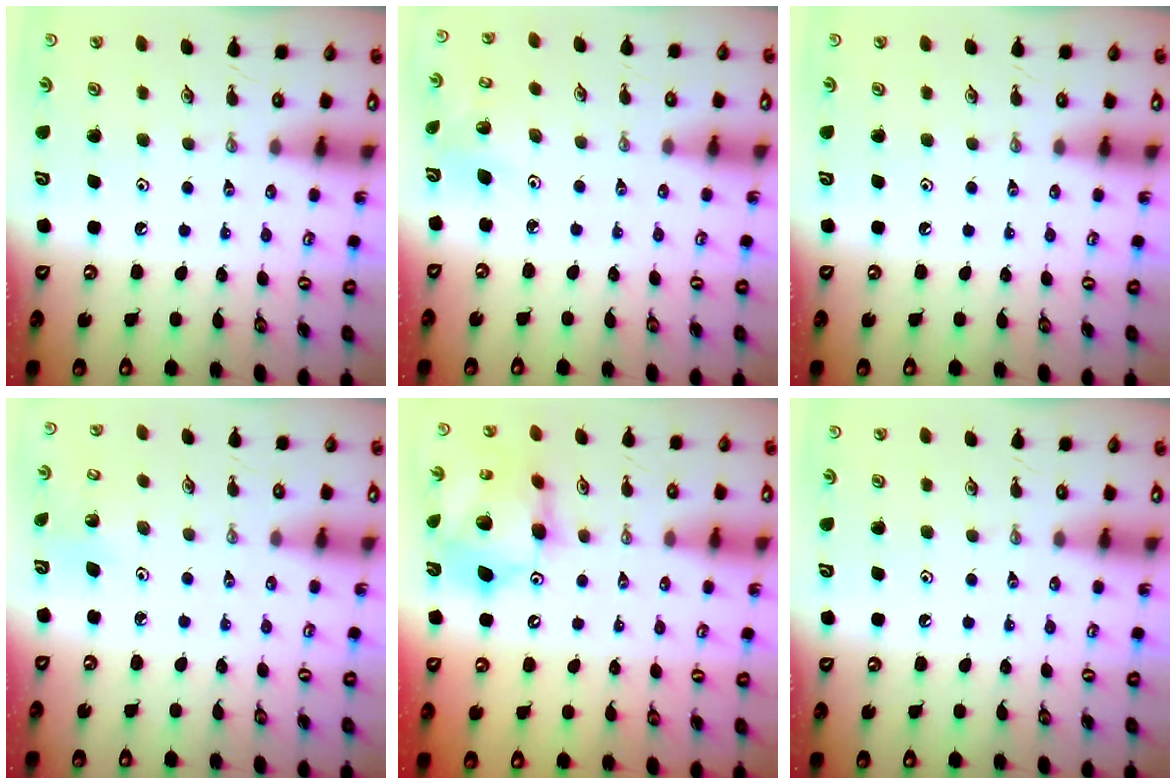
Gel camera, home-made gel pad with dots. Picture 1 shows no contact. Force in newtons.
{"total": 4.0, "press": 4.0, "slide": 0.4}
{"total": 0.0}
{"total": 2.0, "press": 2.0, "slide": 0.1}
{"total": 13.8, "press": 13.7, "slide": 1.2}
{"total": 0.0}